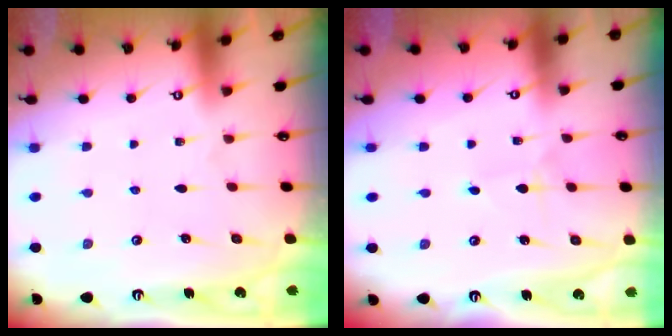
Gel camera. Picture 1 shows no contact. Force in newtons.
{"total": 1.4, "press": 1.4, "slide": 0.2}